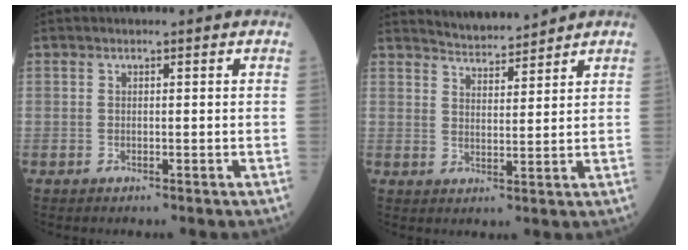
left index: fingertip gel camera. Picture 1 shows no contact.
{"total": 5.3, "force": [5.2, 0.2, 0.5], "torque": [-0.017, 0.008, 0.090]}